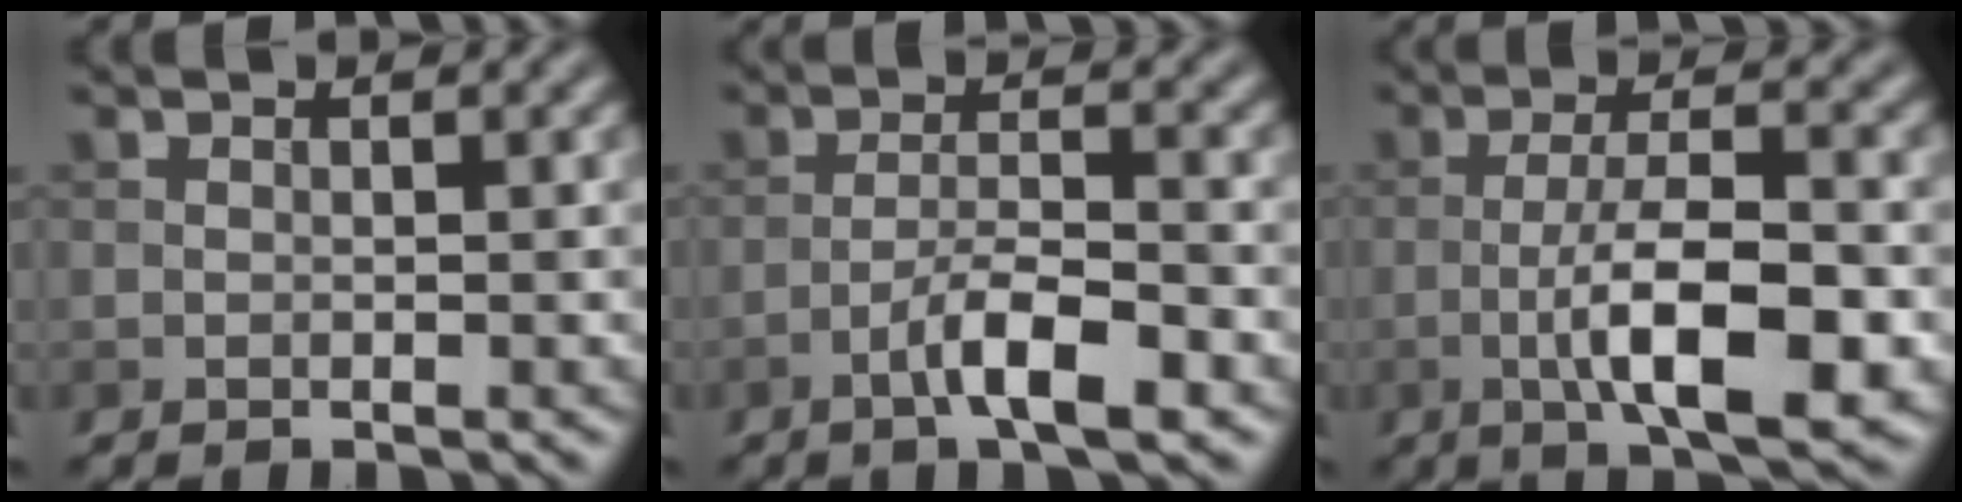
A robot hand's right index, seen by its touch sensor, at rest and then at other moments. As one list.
[{"total": 5.0, "force": [-2.7, 1.0, 4.1], "torque": [-0.072, 0.009, -0.051]}, {"total": 8.6, "force": [-2.6, 2.5, 7.8], "torque": [-0.132, 0.004, -0.047]}]